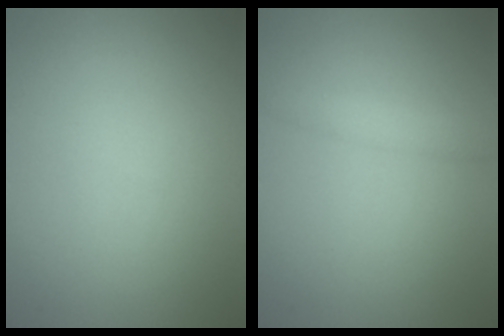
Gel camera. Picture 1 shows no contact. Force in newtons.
{"total": 1.3, "press": 1.3, "slide": 0.0}